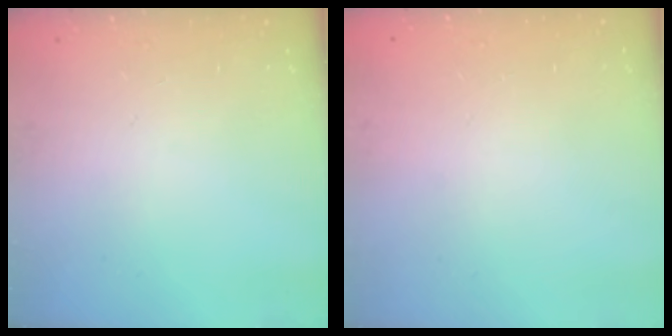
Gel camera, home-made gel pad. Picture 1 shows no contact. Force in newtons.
{"total": 0.0}